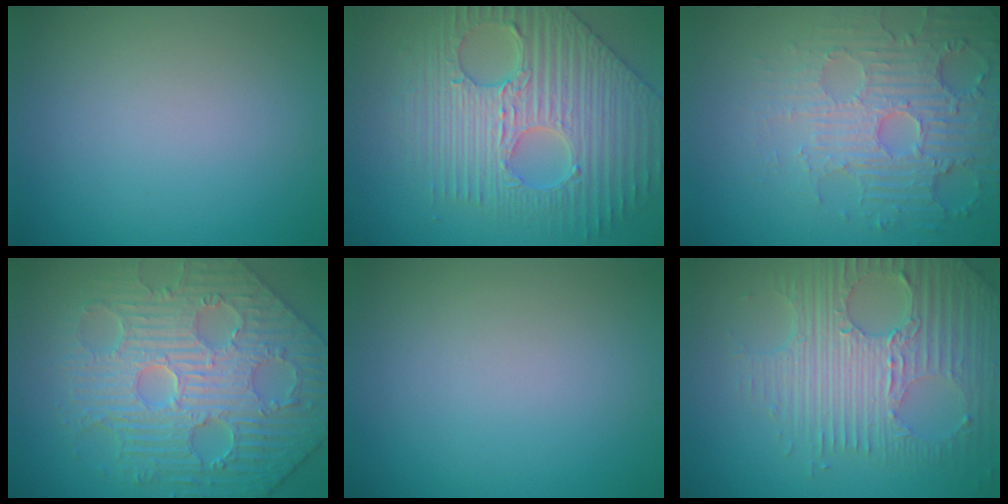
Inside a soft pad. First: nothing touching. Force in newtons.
{"total": 7.3, "press": 6.1, "slide": 4.0}
{"total": 4.5, "press": 4.4, "slide": 0.6}
{"total": 7.6, "press": 6.3, "slide": 4.3}
{"total": 0.0}
{"total": 7.5, "press": 5.2, "slide": 5.4}